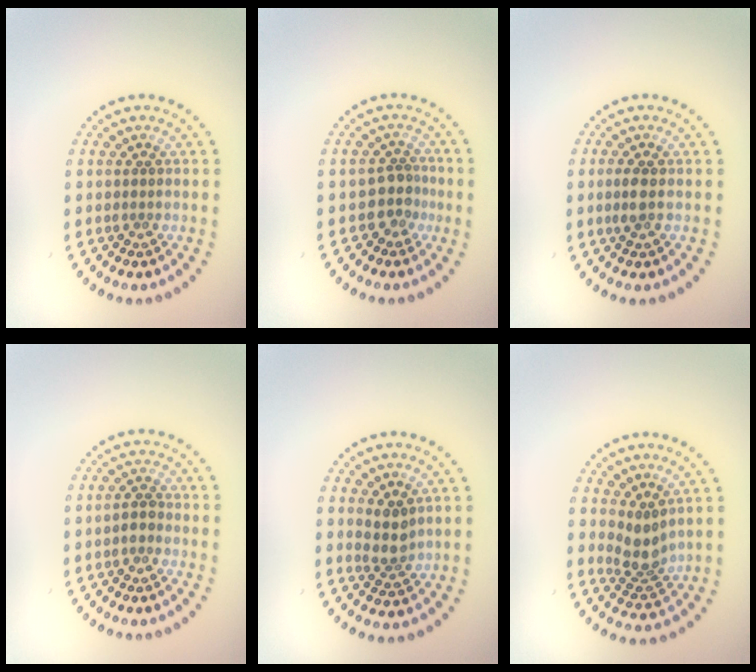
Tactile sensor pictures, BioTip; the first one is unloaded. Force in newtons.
{"total": 2.1, "press": 1.7, "slide": 1.3}
{"total": 1.4, "press": 1.4, "slide": 0.4}
{"total": 1.1, "press": 1.1, "slide": 0.4}
{"total": 2.1, "press": 1.8, "slide": 1.1}
{"total": 2.7, "press": 2.2, "slide": 1.7}